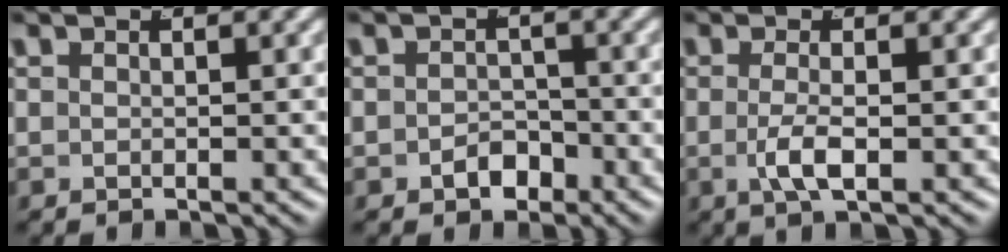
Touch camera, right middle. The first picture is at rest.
{"total": 2.3, "force": [-1.8, 1.4, 0.3], "torque": [0.007, -0.009, -0.025]}
{"total": 2.3, "force": [-0.8, 0.1, 2.2], "torque": [-0.044, -0.014, -0.006]}